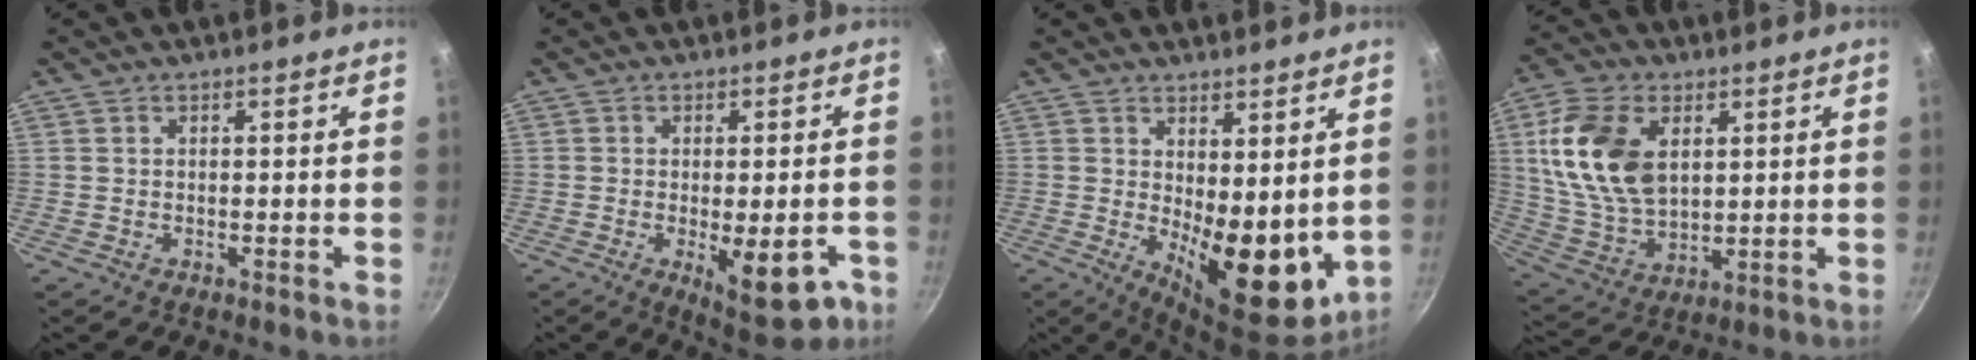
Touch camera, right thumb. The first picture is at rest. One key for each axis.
{"total": 11.3, "fx": -4.0, "fy": 4.3, "fz": 9.6, "tx": -0.101, "ty": 0.004, "tz": -0.039}
{"total": 12.4, "fx": 1.5, "fy": 5.7, "fz": 10.9, "tx": -0.125, "ty": -0.038, "tz": 0.035}
{"total": 16.6, "fx": 4.2, "fy": 10.5, "fz": 12.1, "tx": -0.217, "ty": -0.010, "tz": 0.091}